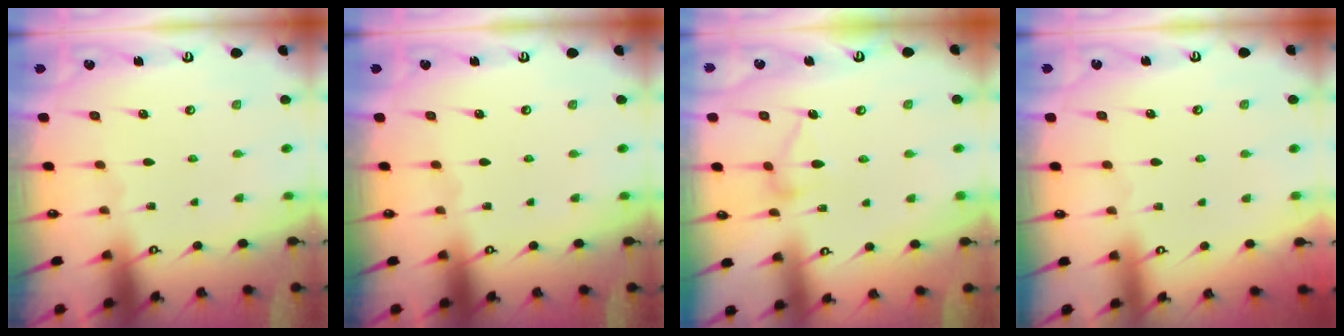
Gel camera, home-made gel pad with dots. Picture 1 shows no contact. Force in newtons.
{"total": 0.0}
{"total": 9.4, "press": 9.4, "slide": 0.3}
{"total": 3.9, "press": 3.9, "slide": 0.0}